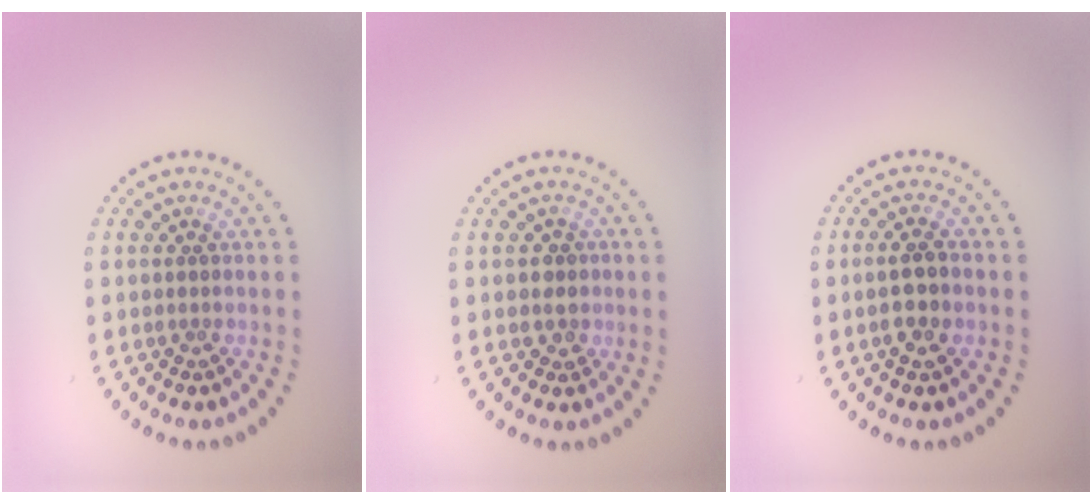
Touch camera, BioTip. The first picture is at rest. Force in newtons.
{"total": 1.3, "press": 1.1, "slide": 0.7}
{"total": 2.5, "press": 2.4, "slide": 0.6}